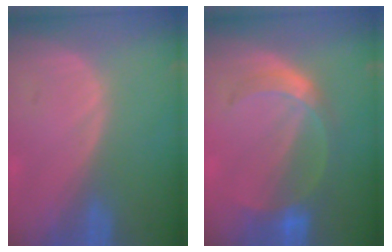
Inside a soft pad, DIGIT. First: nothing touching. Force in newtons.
{"total": 5.6, "press": 5.3, "slide": 1.9}